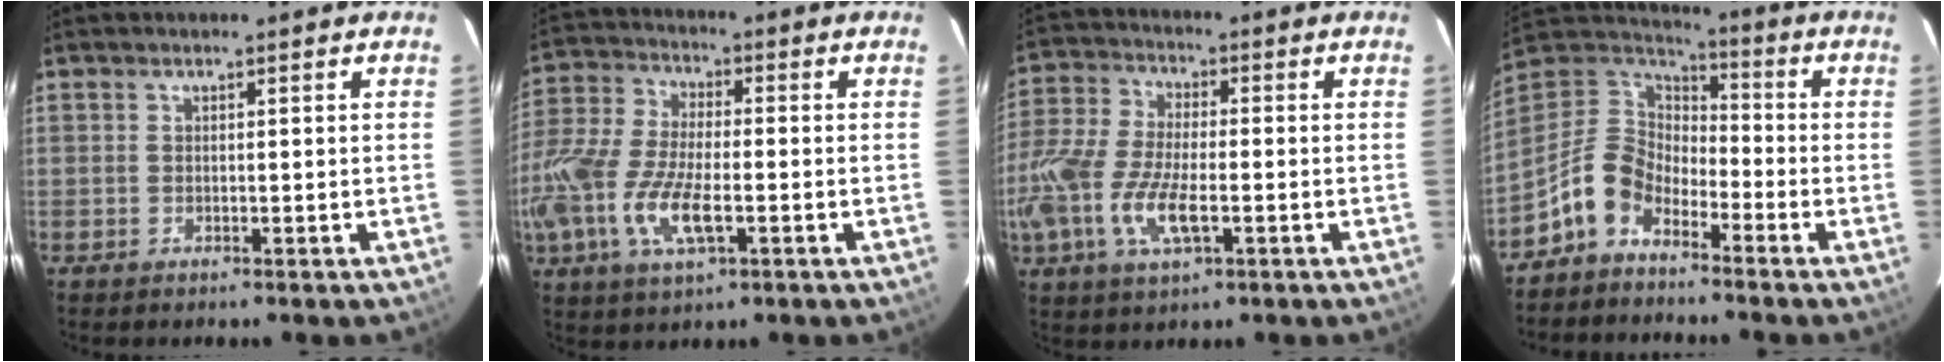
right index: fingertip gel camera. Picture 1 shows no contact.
{"total": 17.8, "force": [-5.5, 7.5, 15.2], "torque": [-0.336, -0.023, -0.110]}
{"total": 15.8, "force": [-4.7, 6.6, 13.5], "torque": [-0.302, -0.016, -0.095]}
{"total": 10.9, "force": [-7.0, 6.7, 5.0], "torque": [-0.117, 0.029, -0.146]}